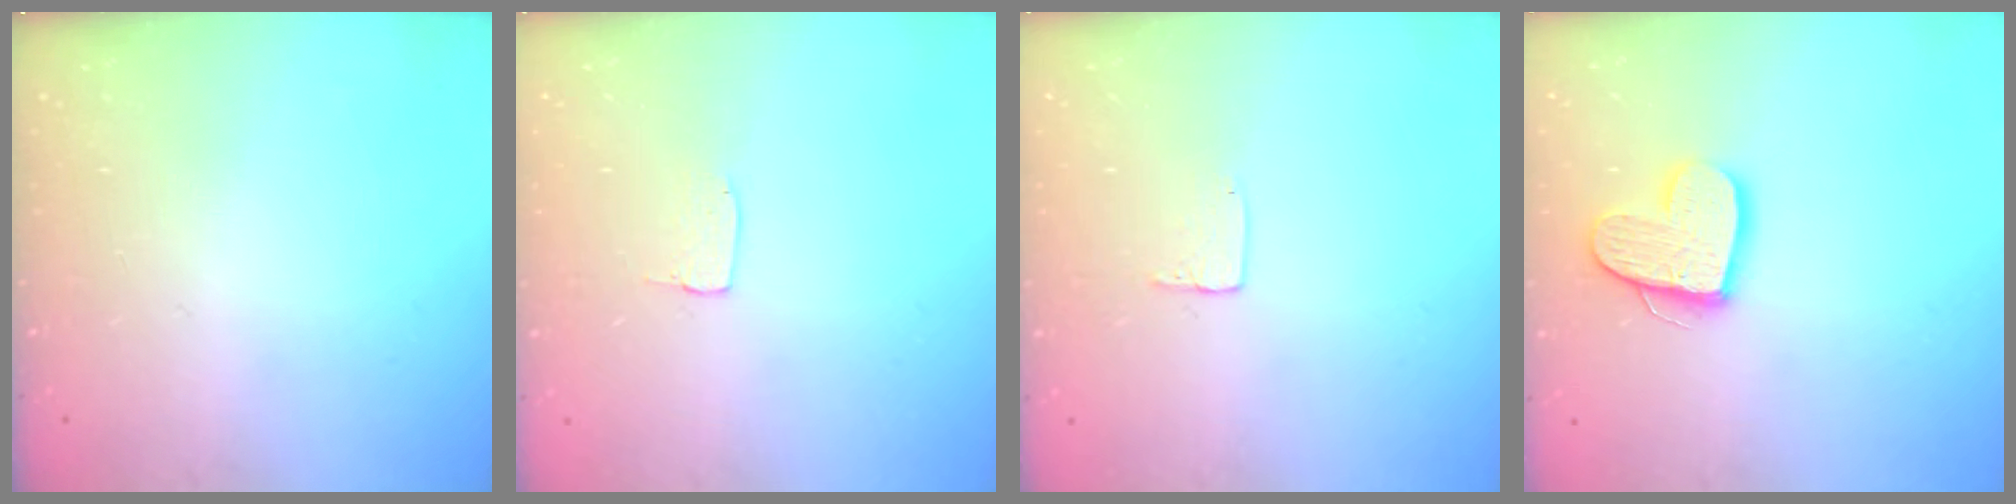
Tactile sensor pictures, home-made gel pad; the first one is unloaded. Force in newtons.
{"total": 3.1, "press": 3.1, "slide": 0.2}
{"total": 3.9, "press": 3.9, "slide": 0.1}
{"total": 13.7, "press": 13.6, "slide": 1.1}